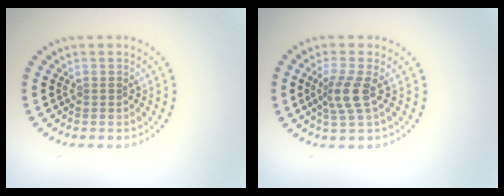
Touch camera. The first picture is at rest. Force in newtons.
{"total": 2.8, "press": 2.1, "slide": 1.8}